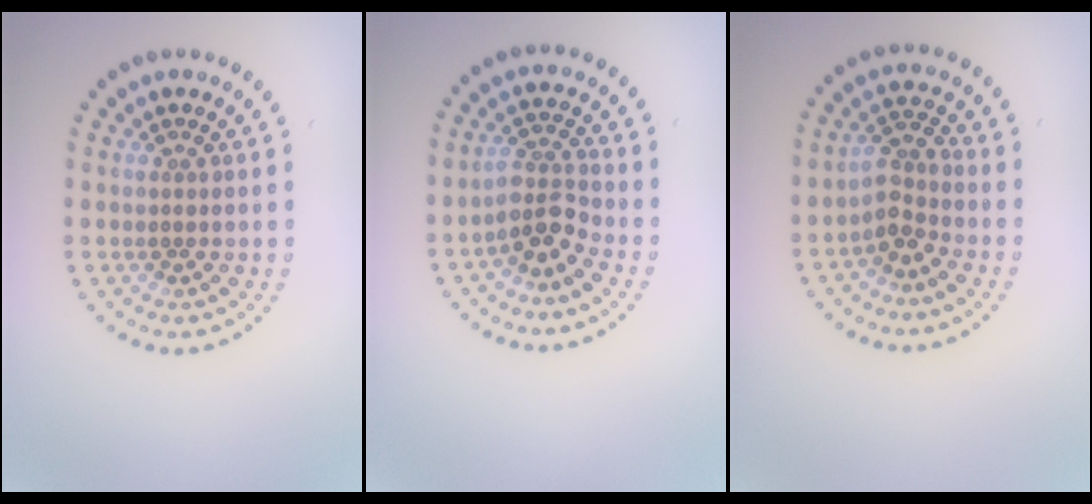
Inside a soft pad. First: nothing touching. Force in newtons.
{"total": 2.9, "press": 2.4, "slide": 1.6}
{"total": 2.5, "press": 1.9, "slide": 1.6}